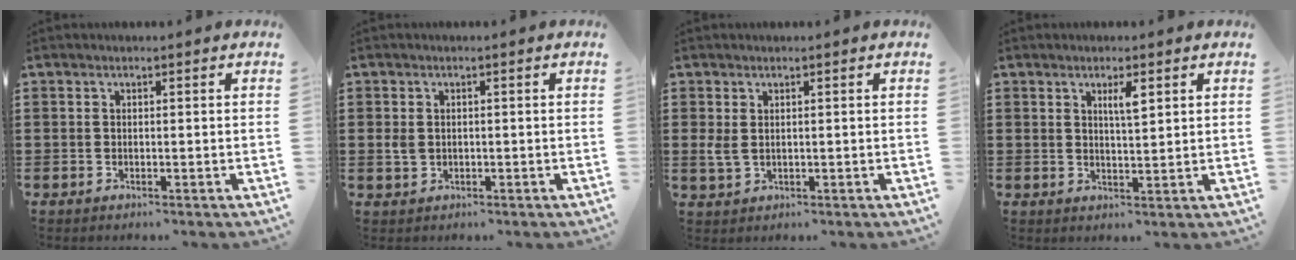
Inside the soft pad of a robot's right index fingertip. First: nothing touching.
{"total": 2.0, "force": [0.1, 1.7, 1.1], "torque": [-0.032, 0.004, -0.002]}
{"total": 2.0, "force": [0.5, 1.2, 1.5], "torque": [-0.048, 0.000, 0.005]}
{"total": 2.8, "force": [1.3, 0.5, 2.3], "torque": [-0.040, 0.000, 0.019]}